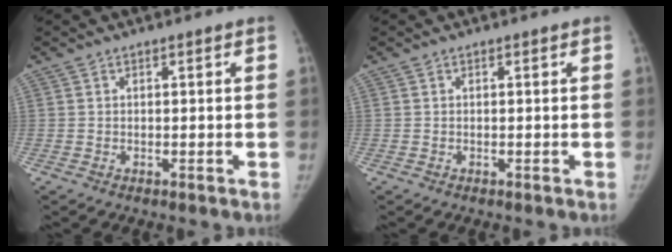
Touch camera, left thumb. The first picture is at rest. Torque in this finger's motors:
{"motor_torque": [-0.03, 0.03, 0.17, -0.17, 0.00]}